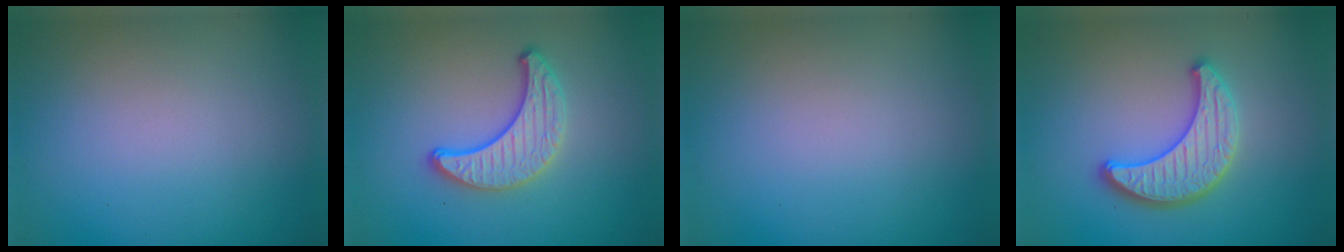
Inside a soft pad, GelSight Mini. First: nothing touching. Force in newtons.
{"total": 3.5, "press": 3.2, "slide": 1.5}
{"total": 0.0}
{"total": 3.7, "press": 3.6, "slide": 0.6}